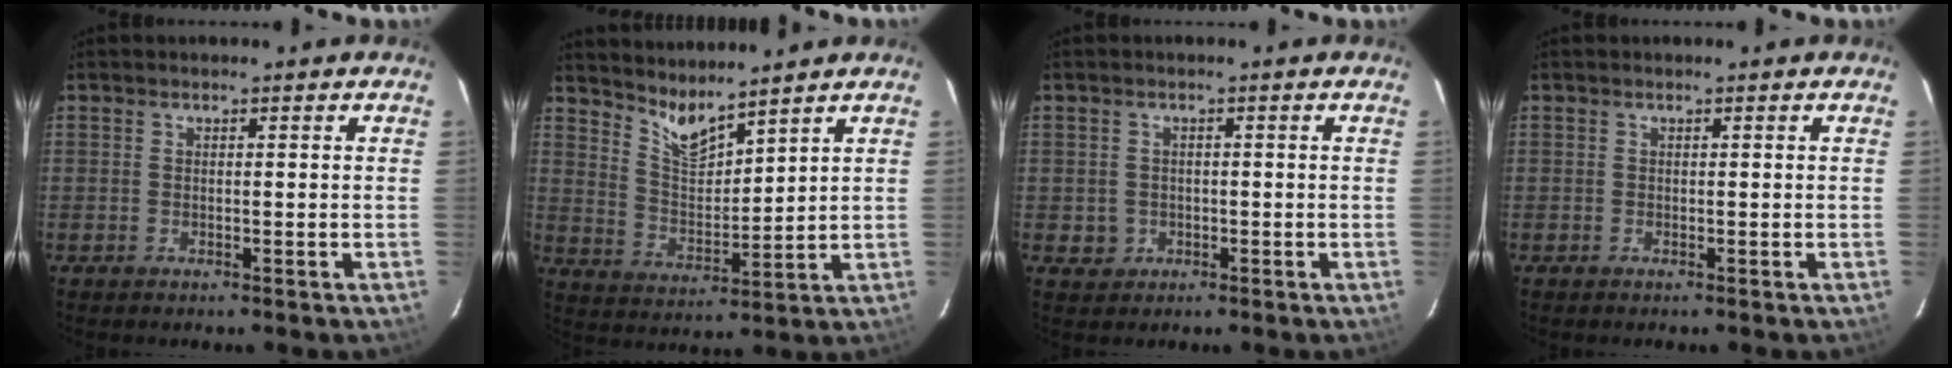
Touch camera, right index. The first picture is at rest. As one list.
[{"total": 6.9, "force": [6.1, 0.9, 3.1], "torque": [-0.058, -0.014, 0.122]}, {"total": 2.6, "force": [-0.6, 2.6, 0.3], "torque": [-0.007, 0.002, -0.003]}, {"total": 0.0}]